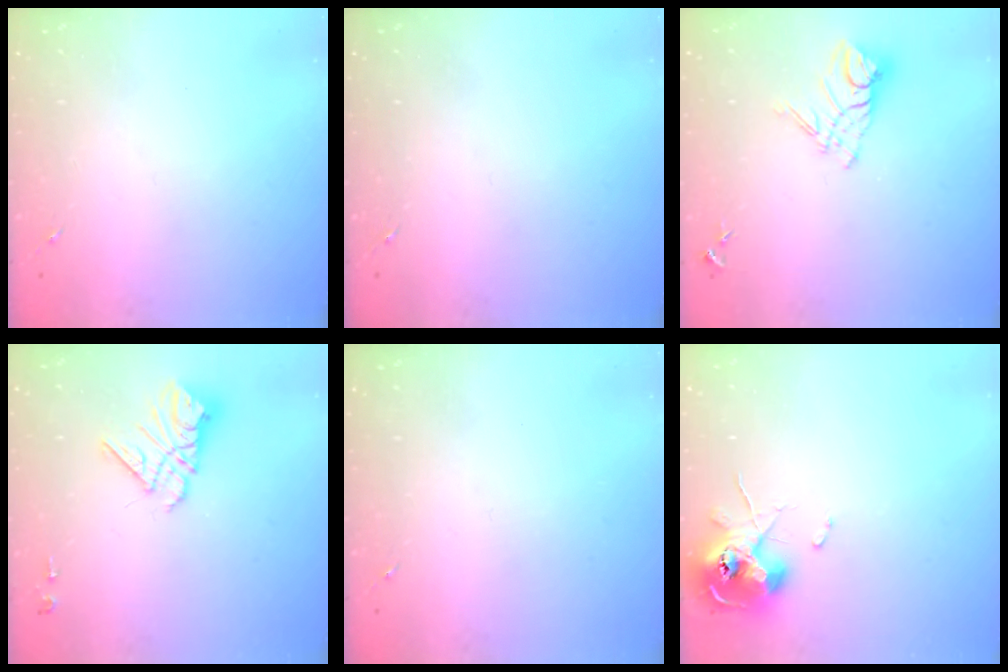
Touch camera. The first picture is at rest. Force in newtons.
{"total": 0.0}
{"total": 10.9, "press": 10.8, "slide": 0.9}
{"total": 12.7, "press": 12.6, "slide": 1.1}
{"total": 0.0}
{"total": 10.2, "press": 10.1, "slide": 1.4}